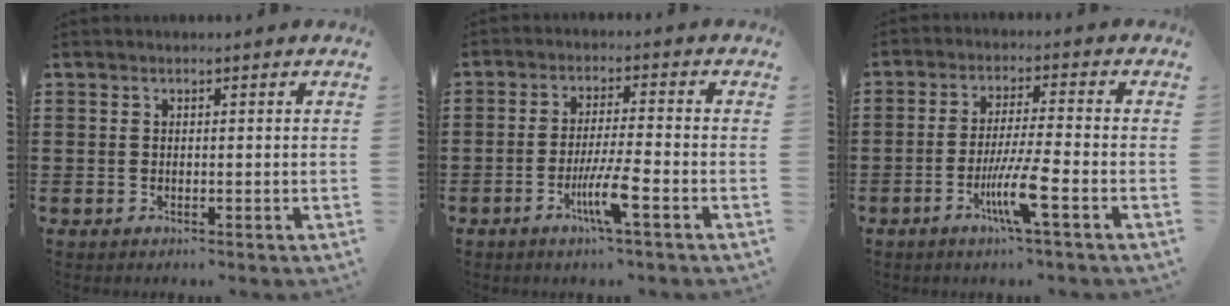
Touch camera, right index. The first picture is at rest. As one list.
[{"total": 6.2, "force": [-2.8, 0.2, 5.6], "torque": [-0.111, -0.016, -0.053]}, {"total": 7.1, "force": [-3.2, 0.0, 6.4], "torque": [-0.124, -0.014, -0.061]}]